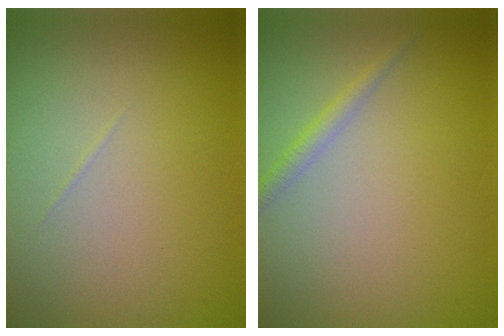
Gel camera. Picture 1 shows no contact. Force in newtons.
{"total": 1.4, "press": 1.4, "slide": 0.1}